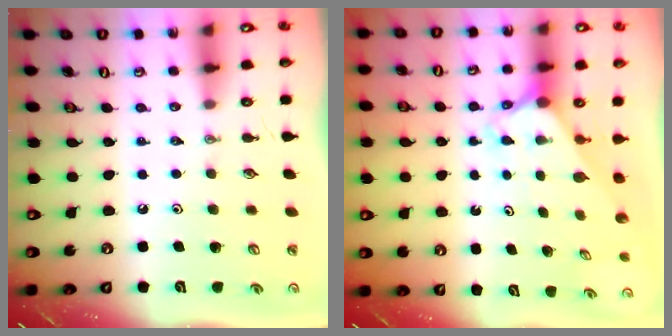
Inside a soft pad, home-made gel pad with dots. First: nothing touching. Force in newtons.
{"total": 2.2, "press": 2.2, "slide": 0.2}